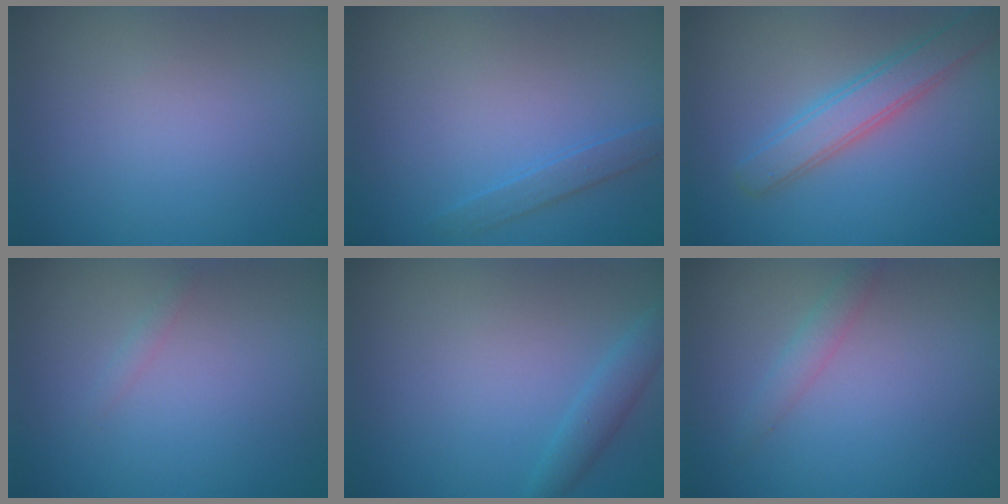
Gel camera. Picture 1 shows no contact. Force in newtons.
{"total": 1.3, "press": 1.3, "slide": 0.1}
{"total": 3.7, "press": 3.7, "slide": 0.2}
{"total": 0.7, "press": 0.7, "slide": 0.0}
{"total": 1.9, "press": 1.9, "slide": 0.1}
{"total": 1.5, "press": 1.5, "slide": 0.0}